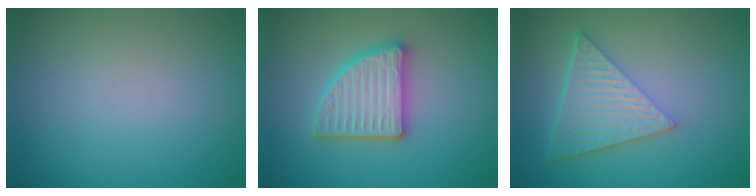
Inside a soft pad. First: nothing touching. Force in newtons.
{"total": 4.9, "press": 4.8, "slide": 0.8}
{"total": 6.6, "press": 4.7, "slide": 4.6}